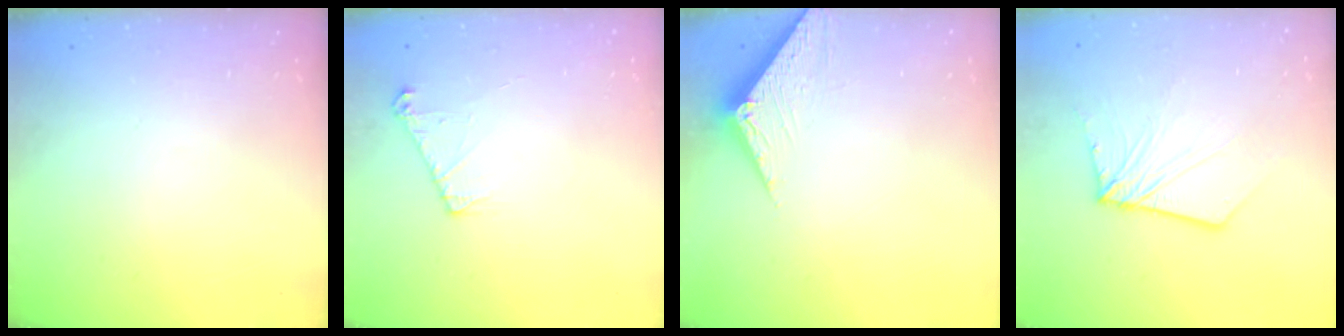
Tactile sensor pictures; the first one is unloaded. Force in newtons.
{"total": 6.0, "press": 6.0, "slide": 0.7}
{"total": 4.7, "press": 4.7, "slide": 0.3}
{"total": 8.6, "press": 8.5, "slide": 1.0}